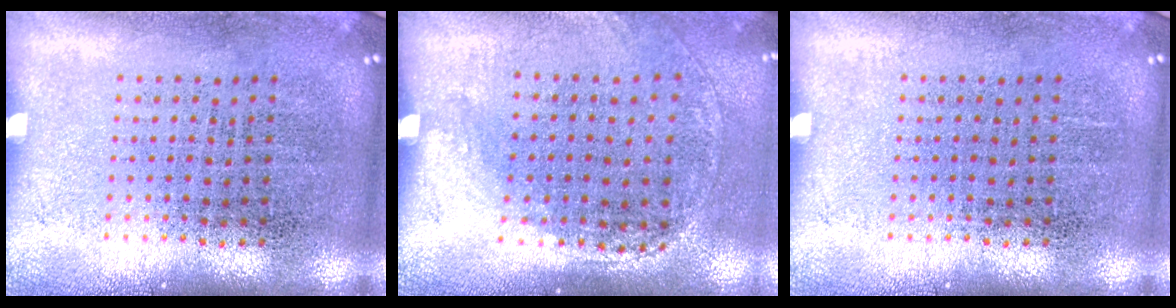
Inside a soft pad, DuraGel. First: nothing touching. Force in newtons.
{"total": 1.3, "press": 0.9, "slide": 0.9}
{"total": 0.0}